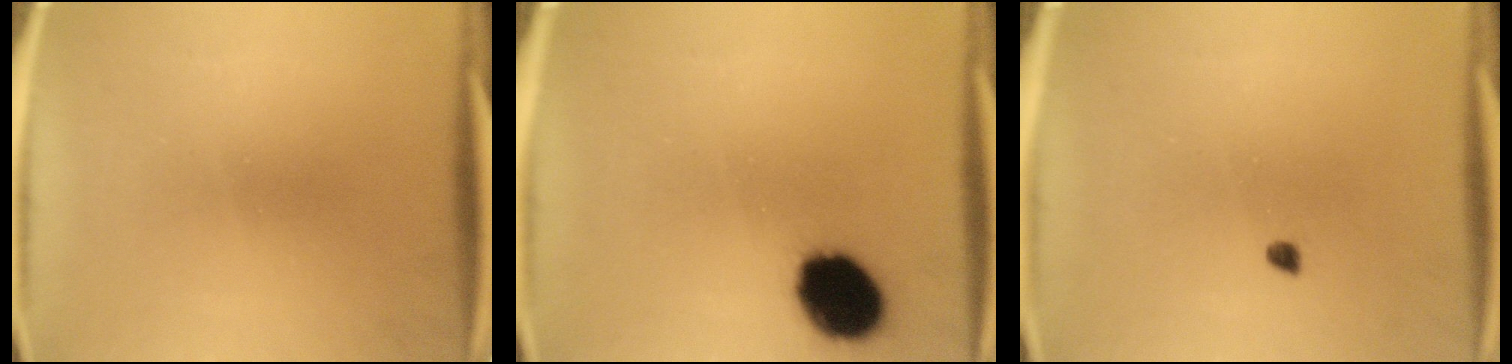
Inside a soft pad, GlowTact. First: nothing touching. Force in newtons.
{"total": 13.4}
{"total": 1.0}